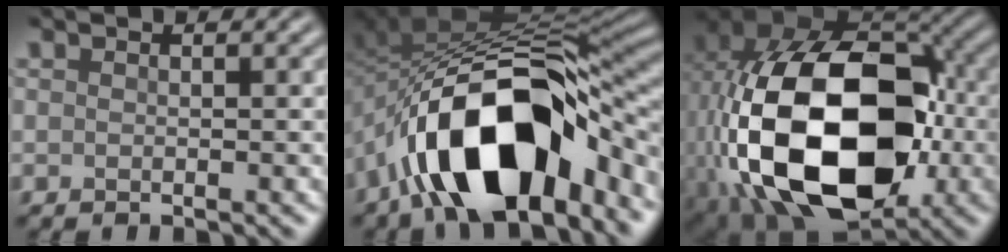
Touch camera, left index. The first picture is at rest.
{"total": 14.8, "force": [-6.6, 7.0, 11.2], "torque": [-0.176, 0.000, -0.113]}
{"total": 19.0, "force": [-2.9, 12.4, 14.1], "torque": [-0.298, -0.019, -0.044]}